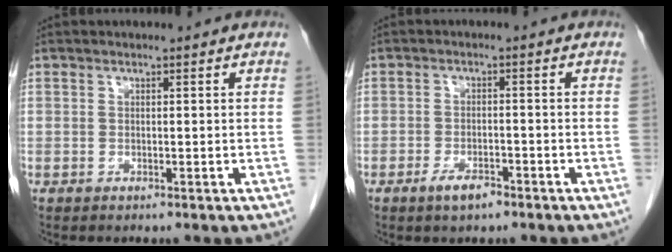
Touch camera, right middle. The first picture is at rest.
{"total": 3.2, "force": [-2.2, 1.0, 2.1], "torque": [-0.045, 0.000, -0.038]}